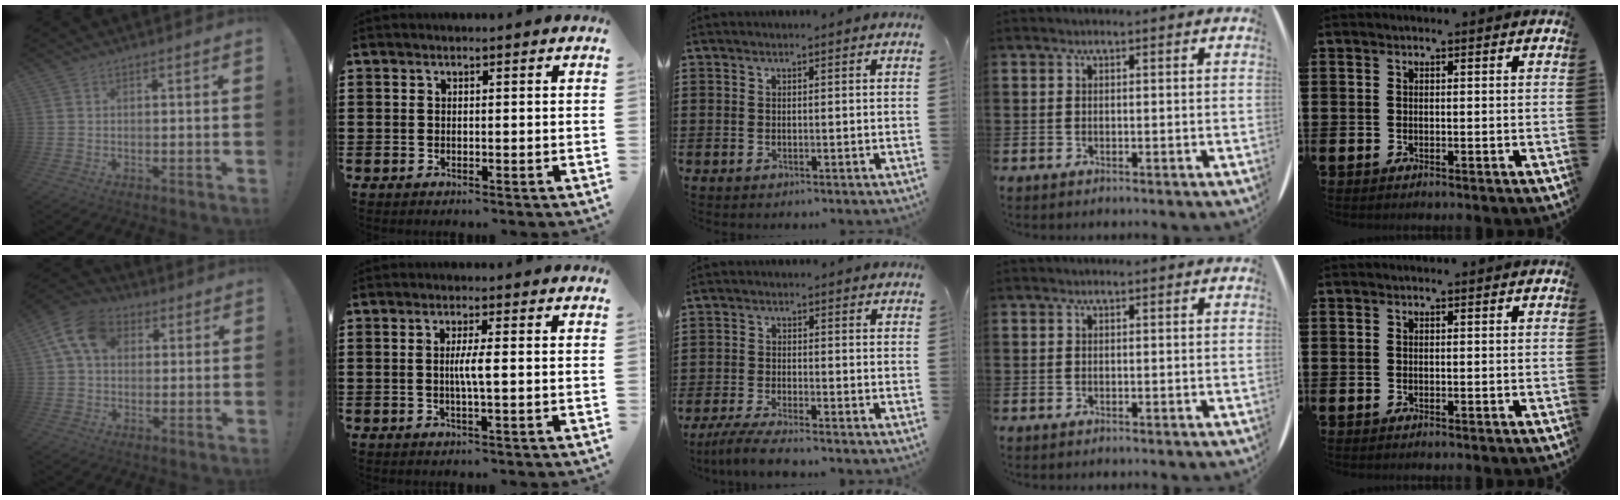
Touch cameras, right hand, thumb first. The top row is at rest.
{"thumb": {"total": 12.4, "force": [3.7, 8.9, 7.8], "torque": [-0.141, 0.006, 0.074]}, "index": {"total": 3.0, "force": [-0.1, -0.1, 3.0], "torque": [-0.055, -0.006, -0.006]}, "middle": {"total": 3.9, "force": [-3.6, 0.1, 1.7], "torque": [-0.042, -0.010, -0.073]}}